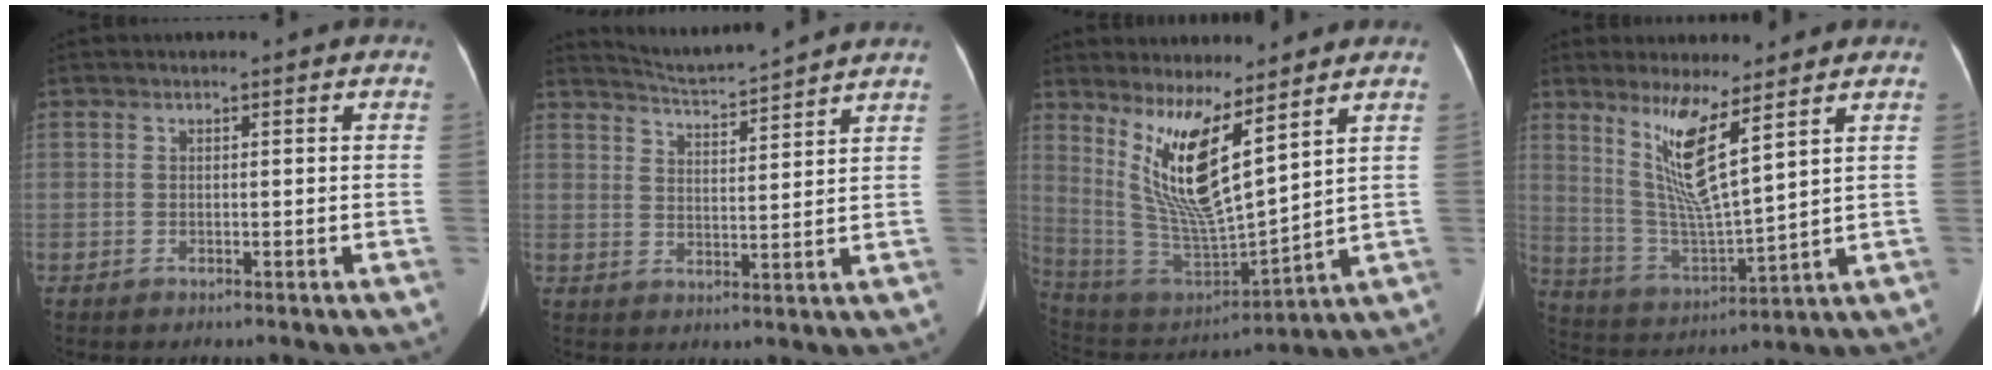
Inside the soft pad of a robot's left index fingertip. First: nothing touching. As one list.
[{"total": 8.5, "force": [8.3, -1.3, 1.7], "torque": [-0.046, 0.006, 0.133]}, {"total": 12.3, "force": [6.8, 1.8, 10.1], "torque": [-0.214, -0.024, 0.143]}, {"total": 9.9, "force": [5.3, 0.3, 8.3], "torque": [-0.164, -0.022, 0.108]}]